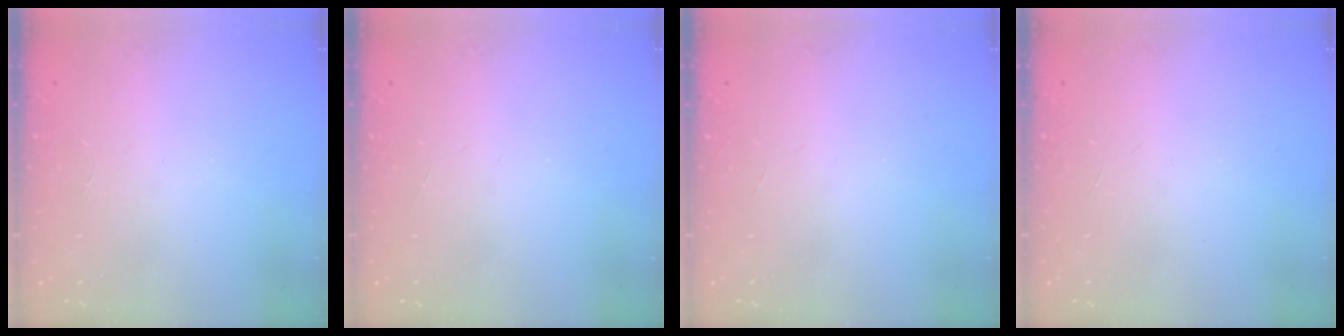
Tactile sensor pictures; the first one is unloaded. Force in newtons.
{"total": 0.0}
{"total": 0.0}
{"total": 0.0}